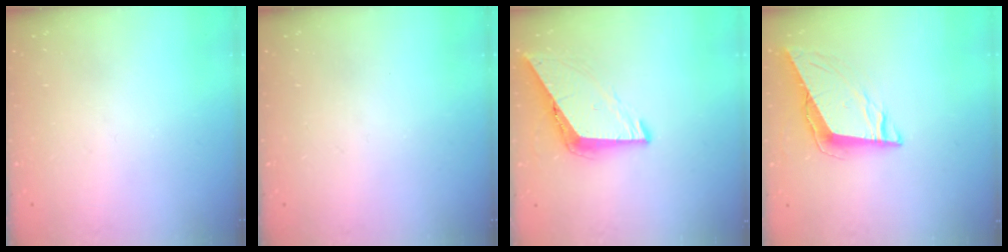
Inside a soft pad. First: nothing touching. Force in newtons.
{"total": 0.0}
{"total": 6.8, "press": 6.8, "slide": 0.4}
{"total": 9.0, "press": 8.7, "slide": 2.5}